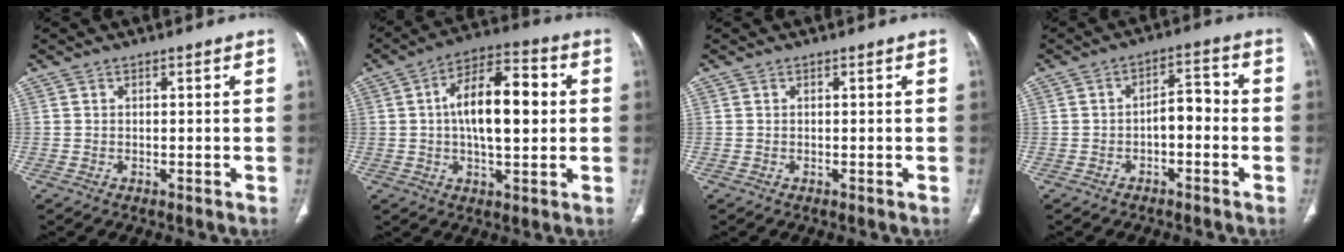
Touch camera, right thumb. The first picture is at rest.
{"total": 14.5, "force": [1.3, 6.5, 13.0], "torque": [-0.199, 0.022, 0.015]}
{"total": 0.0}
{"total": 5.2, "force": [-1.4, 2.9, 4.1], "torque": [-0.045, 0.032, -0.027]}